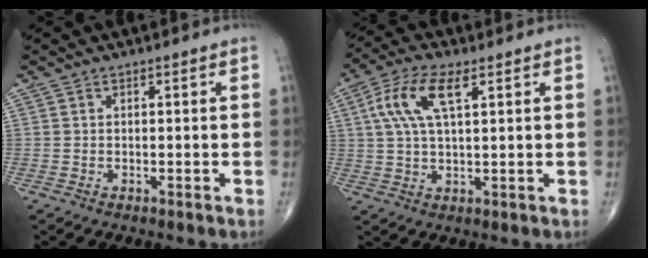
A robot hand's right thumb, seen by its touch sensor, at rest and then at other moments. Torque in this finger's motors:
{"motor_torque": [-0.52, 0.79, 0.99, 0.31, 0.09]}